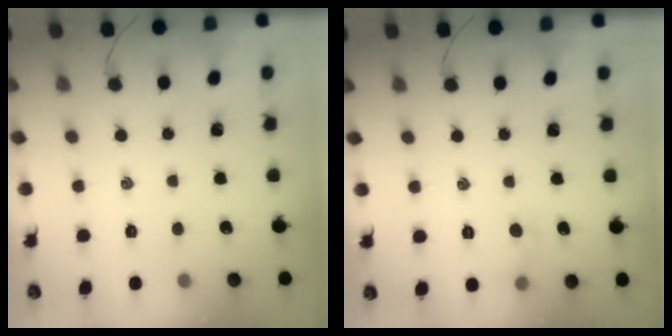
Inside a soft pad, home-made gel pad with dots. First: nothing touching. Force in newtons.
{"total": 5.2, "press": 4.9, "slide": 1.6}